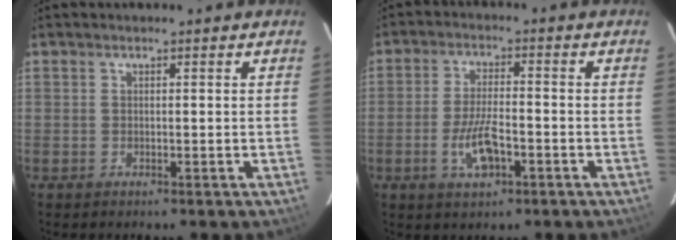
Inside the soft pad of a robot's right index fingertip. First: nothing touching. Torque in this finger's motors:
{"motor_torque": [0.30, -0.14, 0.17, 0.05]}